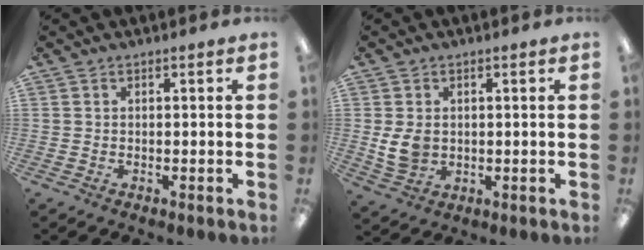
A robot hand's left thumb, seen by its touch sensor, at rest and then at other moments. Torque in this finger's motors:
{"motor_torque": [0.09, 0.69, 0.94, -0.04, 0.02]}